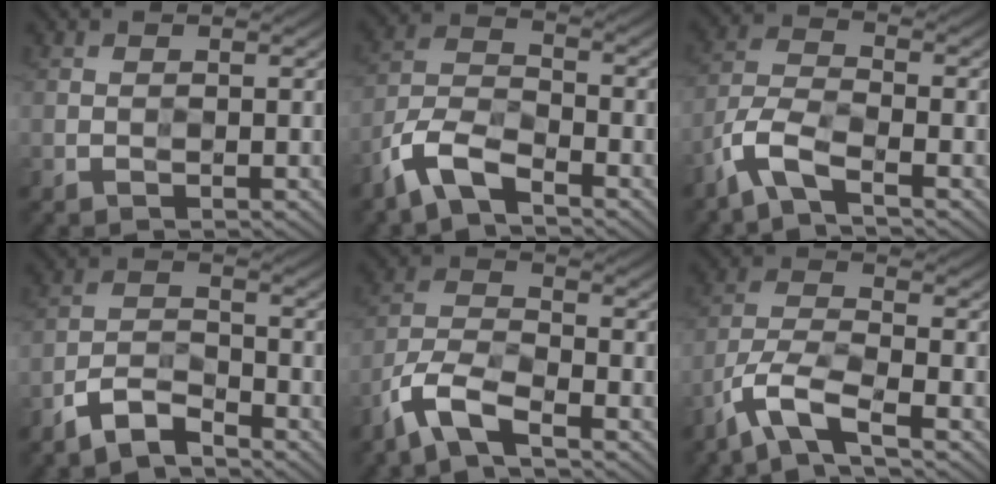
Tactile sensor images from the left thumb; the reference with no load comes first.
{"total": 7.5, "force": [-5.3, 2.7, 4.6], "torque": [-0.097, -0.002, -0.123]}
{"total": 5.9, "force": [-4.1, 1.6, 3.9], "torque": [-0.090, -0.004, -0.099]}
{"total": 5.3, "force": [-4.1, 1.9, 2.7], "torque": [-0.052, 0.000, -0.090]}
{"total": 7.0, "force": [-5.0, 2.1, 4.5], "torque": [-0.099, -0.002, -0.114]}
{"total": 6.7, "force": [-4.7, 1.5, 4.6], "torque": [-0.100, -0.002, -0.106]}